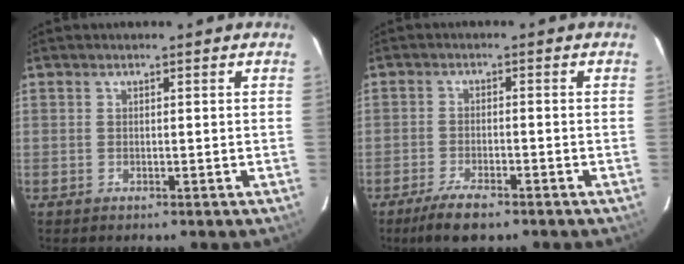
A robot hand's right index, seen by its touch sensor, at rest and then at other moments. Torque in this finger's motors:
{"motor_torque": [0.06, -0.60, 0.00, 0.00]}